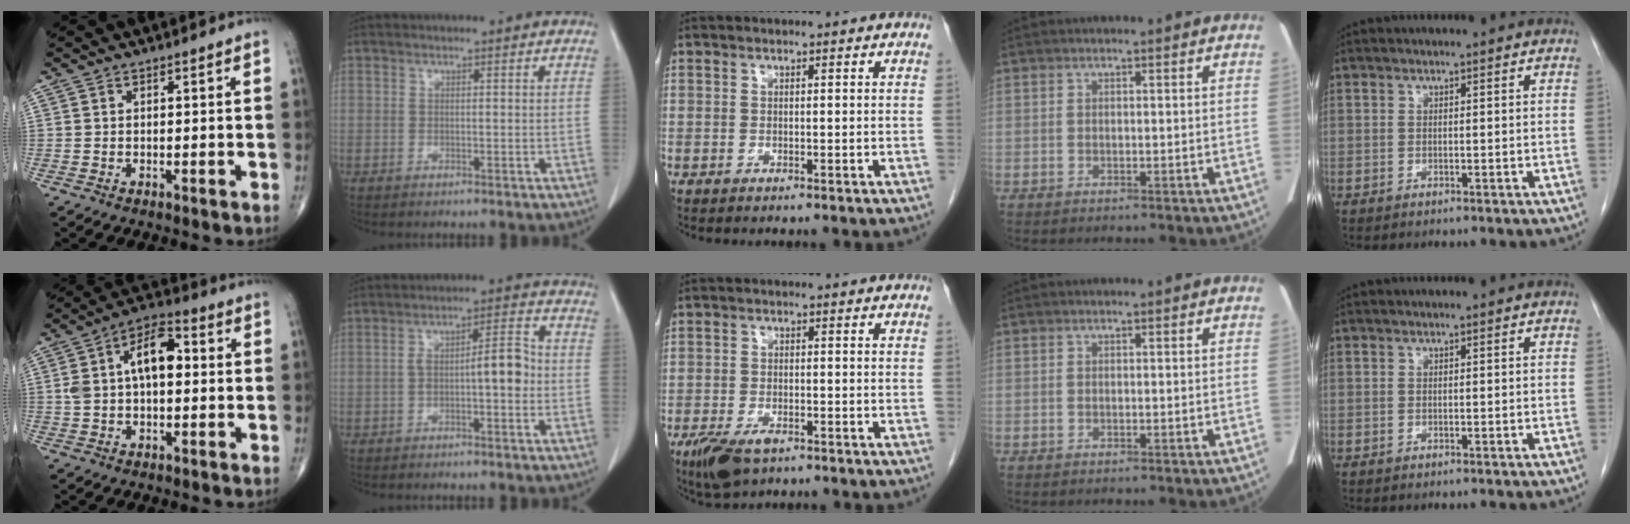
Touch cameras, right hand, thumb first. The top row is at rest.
{"thumb": {"total": 11.4, "force": [1.5, 6.2, 9.4], "torque": [-0.166, 0.031, 0.020]}, "index": {"total": 6.2, "force": [-1.1, 1.5, 5.9], "torque": [-0.095, 0.028, -0.017]}, "middle": {"total": 5.7, "force": [-3.6, 2.4, 3.7], "torque": [-0.073, -0.008, -0.059]}}